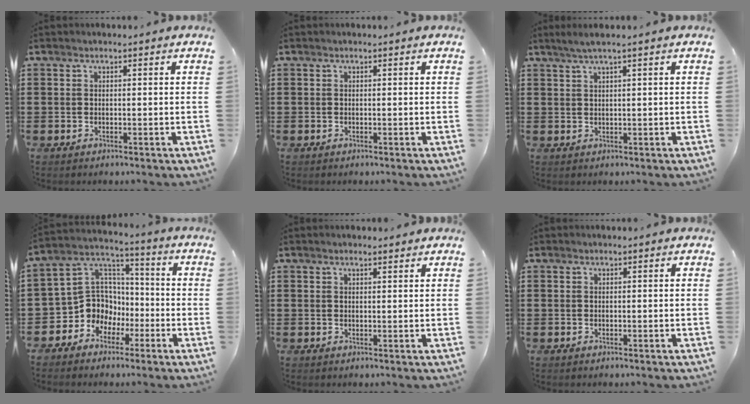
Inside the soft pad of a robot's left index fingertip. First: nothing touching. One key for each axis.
{"total": 0.0}
{"total": 2.0, "fx": 1.0, "fy": -0.2, "fz": 1.6, "tx": -0.031, "ty": -0.001, "tz": 0.018}
{"total": 9.0, "fx": -3.2, "fy": 8.2, "fz": 1.9, "tx": -0.088, "ty": -0.002, "tz": -0.061}
{"total": 1.2, "fx": 1.1, "fy": 0.2, "fz": 0.6, "tx": -0.013, "ty": 0.001, "tz": 0.020}
{"total": 0.0}